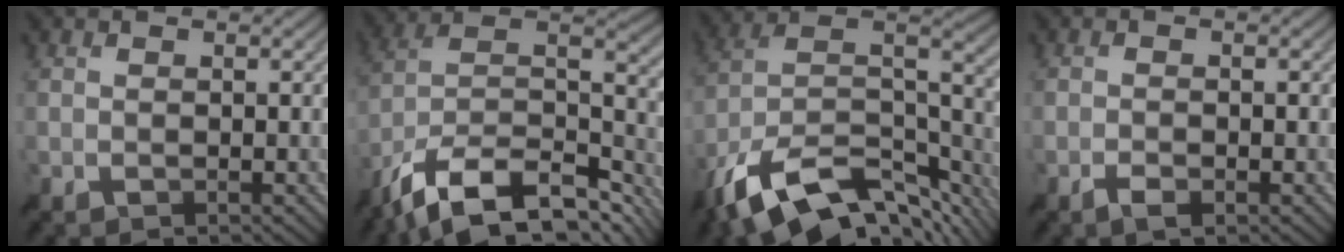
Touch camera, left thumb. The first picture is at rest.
{"total": 17.0, "force": [-11.6, 7.2, 10.2], "torque": [-0.239, -0.028, -0.185]}
{"total": 17.9, "force": [-11.5, 7.7, 11.3], "torque": [-0.249, -0.027, -0.180]}
{"total": 1.6, "force": [-1.1, 0.3, 1.1], "torque": [-0.014, 0.001, -0.022]}